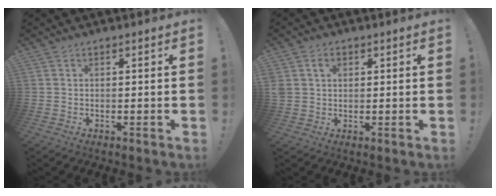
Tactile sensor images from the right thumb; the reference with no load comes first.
{"total": 3.6, "force": [1.3, 2.9, 1.7], "torque": [-0.031, 0.004, 0.024]}